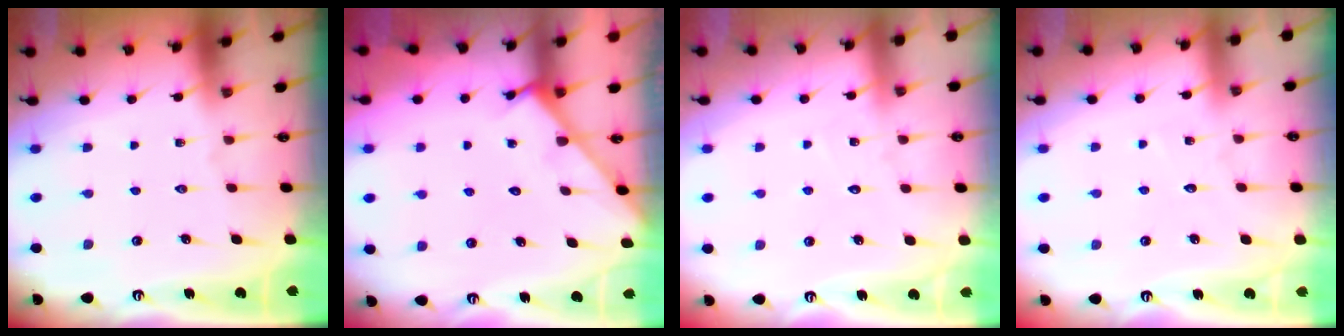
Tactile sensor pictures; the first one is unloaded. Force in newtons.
{"total": 3.1, "press": 3.1, "slide": 0.3}
{"total": 3.2, "press": 3.2, "slide": 0.3}
{"total": 2.6, "press": 2.6, "slide": 0.3}